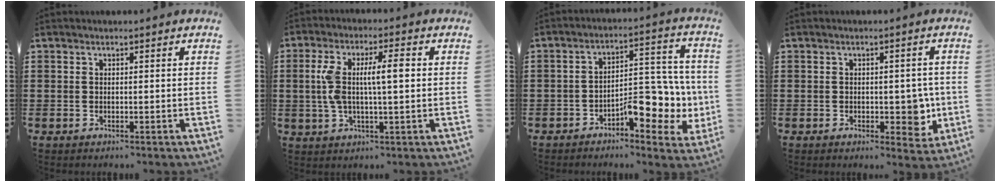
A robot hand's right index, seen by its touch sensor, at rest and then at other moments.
{"total": 8.0, "force": [0.9, 2.4, 7.5], "torque": [-0.156, 0.003, 0.009]}
{"total": 8.6, "force": [-3.0, 4.5, 6.7], "torque": [-0.081, -0.002, -0.053]}
{"total": 5.0, "force": [-0.8, 2.7, 4.1], "torque": [-0.045, -0.002, -0.016]}